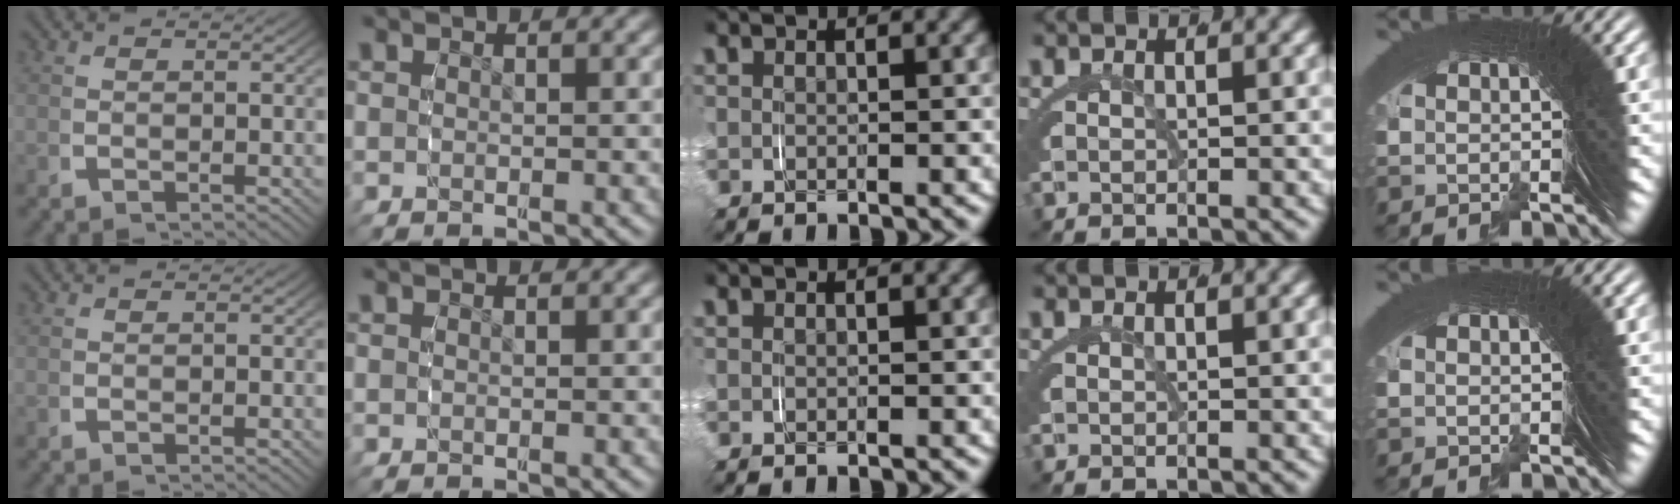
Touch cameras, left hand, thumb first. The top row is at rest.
{}